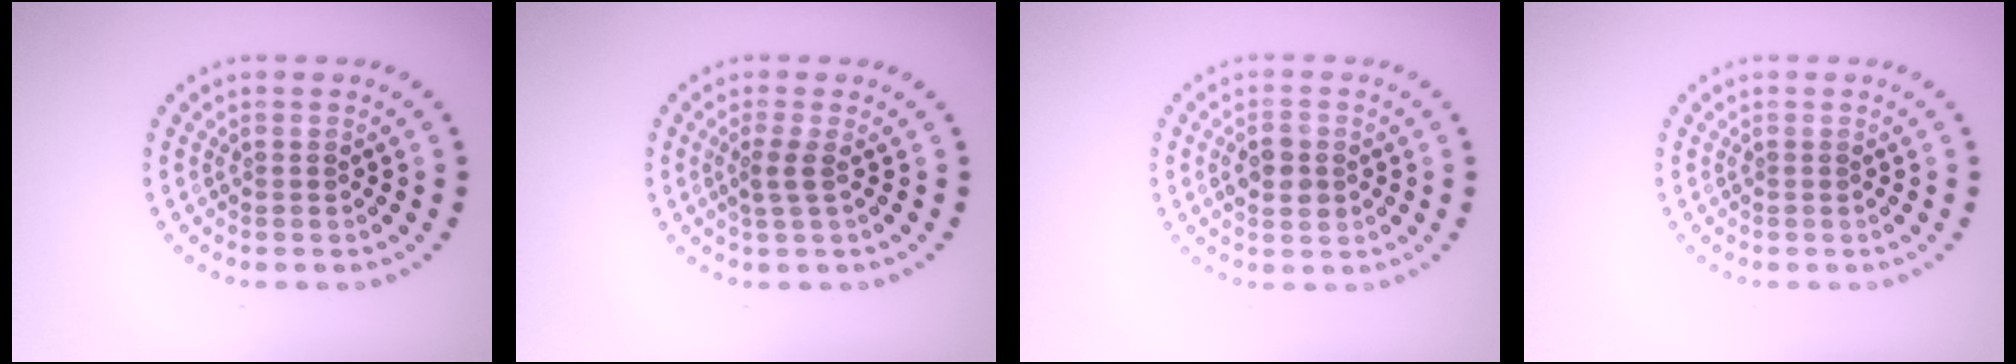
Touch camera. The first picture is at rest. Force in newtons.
{"total": 1.7, "press": 1.2, "slide": 1.2}
{"total": 2.8, "press": 2.8, "slide": 0.1}
{"total": 0.0}